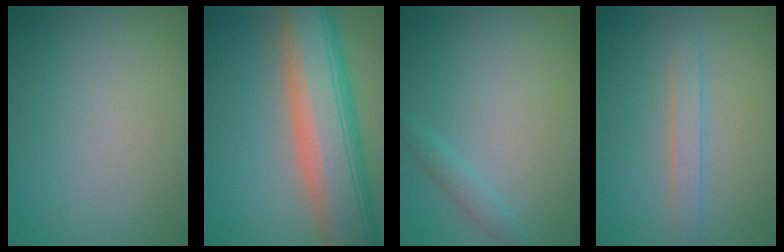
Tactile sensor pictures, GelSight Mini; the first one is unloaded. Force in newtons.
{"total": 11.2, "press": 11.2, "slide": 0.9}
{"total": 1.3, "press": 1.3, "slide": 0.1}
{"total": 1.8, "press": 1.7, "slide": 0.2}